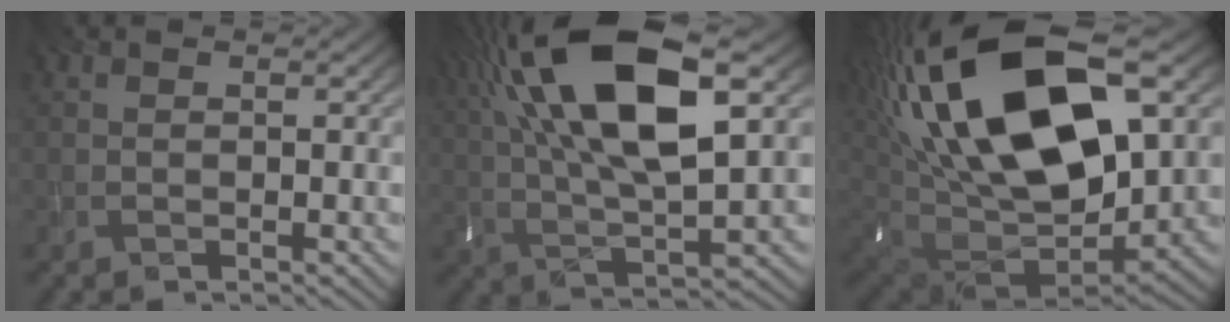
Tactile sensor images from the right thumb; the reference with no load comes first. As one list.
[{"total": 18.0, "force": [6.5, 7.0, 15.2], "torque": [-0.317, 0.034, 0.106]}, {"total": 22.2, "force": [7.1, 11.8, 17.5], "torque": [-0.394, 0.014, 0.130]}]